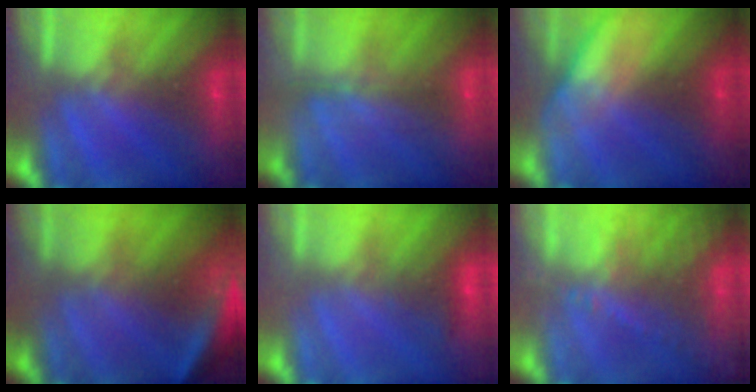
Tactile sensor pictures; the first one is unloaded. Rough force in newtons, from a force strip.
{"total": 2.4}
{"total": 2.9}
{"total": 4.6}
{"total": 2.4}
{"total": 6.9}